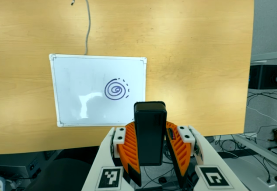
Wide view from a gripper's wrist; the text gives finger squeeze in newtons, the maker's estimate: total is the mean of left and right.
{"total": 7.2, "left": 6.5, "right": 8.0}